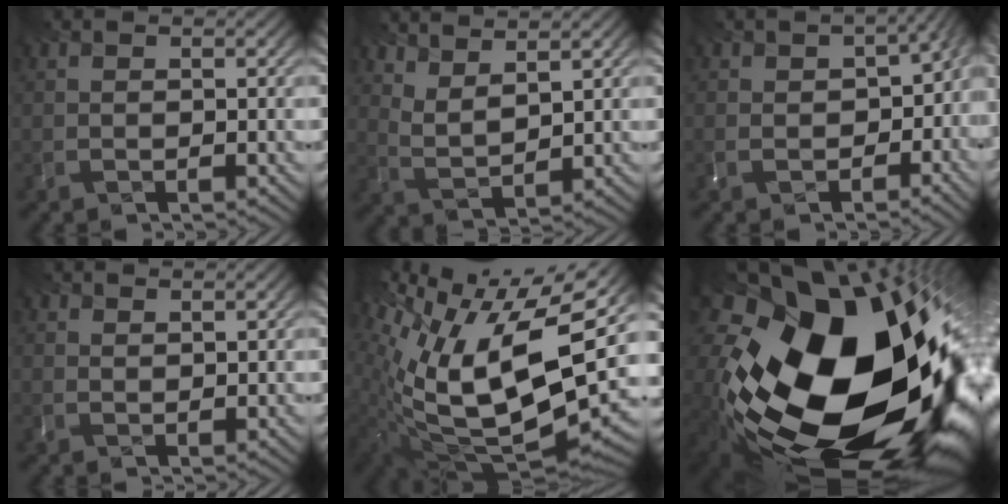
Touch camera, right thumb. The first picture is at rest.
{"total": 4.2, "force": [3.7, 0.8, 1.8], "torque": [-0.059, -0.017, 0.096]}
{"total": 8.3, "force": [-1.4, 5.5, 6.0], "torque": [-0.108, -0.020, 0.012]}
{"total": 1.0, "force": [0.9, -0.2, -0.3], "torque": [0.006, -0.009, 0.032]}
{"total": 17.1, "force": [1.4, 8.7, 14.7], "torque": [-0.301, -0.038, 0.066]}
{"total": 22.4, "force": [-4.4, 16.1, 15.0], "torque": [-0.274, -0.069, -0.048]}